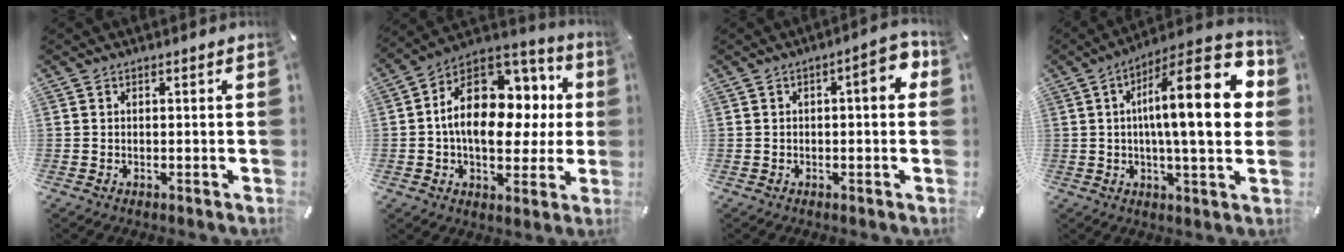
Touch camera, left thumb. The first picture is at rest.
{"total": 18.7, "force": [2.3, 12.7, 13.6], "torque": [-0.209, -0.008, 0.043]}
{"total": 6.6, "force": [0.8, 2.5, 6.1], "torque": [-0.073, -0.001, 0.005]}
{"total": 21.7, "force": [4.0, 5.8, 20.5], "torque": [-0.303, -0.018, 0.053]}